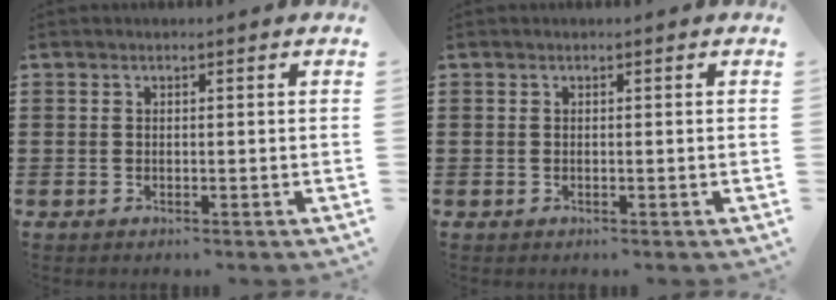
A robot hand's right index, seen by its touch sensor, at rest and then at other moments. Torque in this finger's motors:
{"motor_torque": [0.01, 0.08, 0.02, -0.01]}